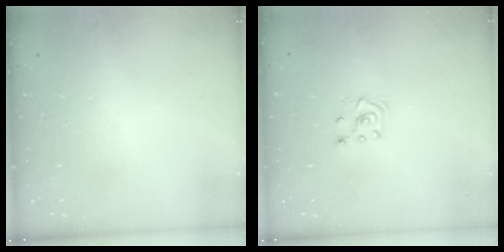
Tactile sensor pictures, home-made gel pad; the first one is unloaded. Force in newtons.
{"total": 3.2, "press": 3.2, "slide": 0.4}